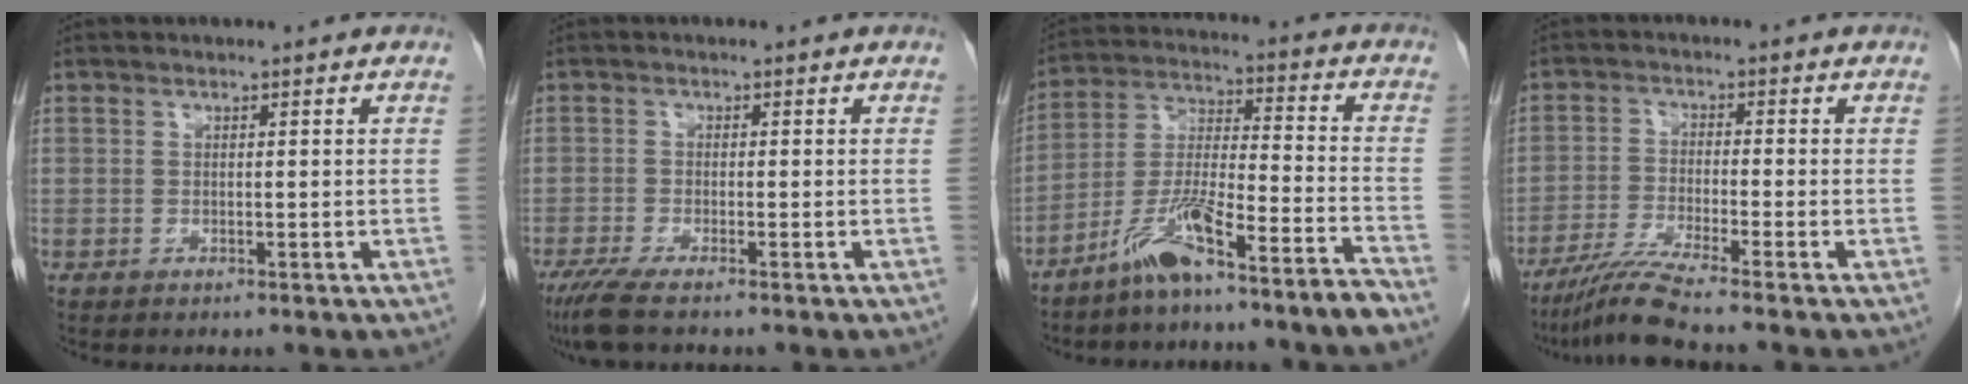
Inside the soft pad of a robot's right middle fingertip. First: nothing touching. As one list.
[{"total": 4.6, "force": [-3.5, 0.0, 2.9], "torque": [-0.054, -0.012, -0.067]}, {"total": 11.0, "force": [-8.4, -0.7, 7.0], "torque": [-0.136, 0.006, -0.152]}, {"total": 6.2, "force": [-5.1, -1.7, 3.0], "torque": [-0.063, -0.030, -0.104]}]